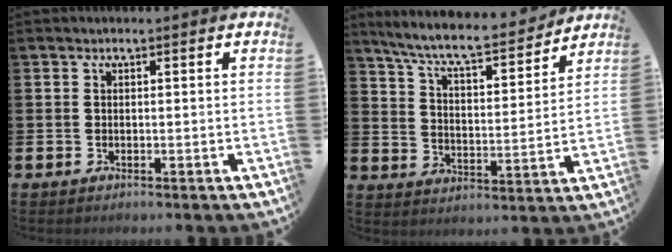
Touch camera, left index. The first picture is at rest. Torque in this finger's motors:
{"motor_torque": [0.95, -1.19, 0.61, 0.21]}